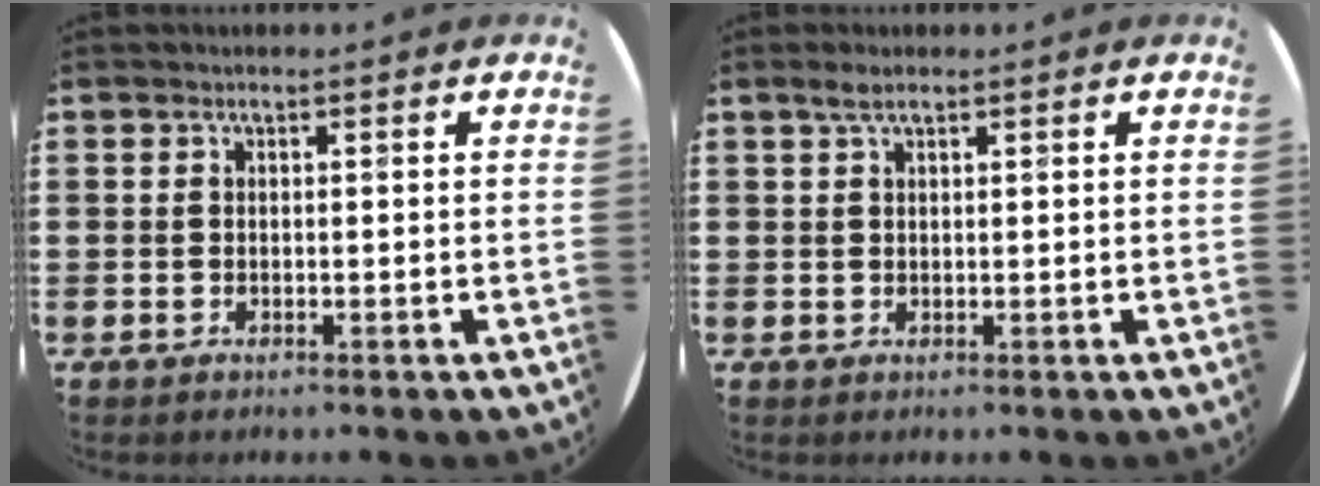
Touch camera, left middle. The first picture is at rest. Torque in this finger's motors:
{"motor_torque": [0.52, -0.45, 0.02, 0.00]}